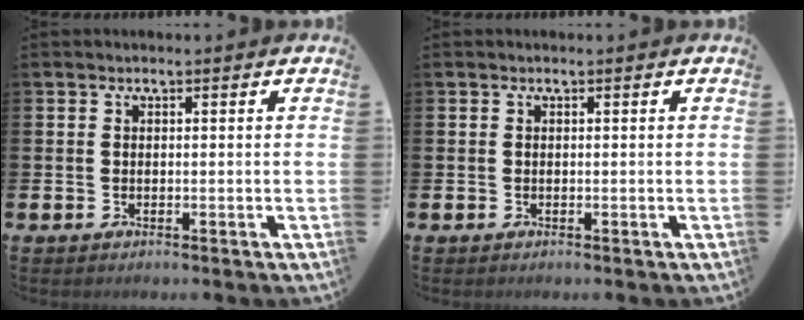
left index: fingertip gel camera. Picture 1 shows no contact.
{"total": 0.0}